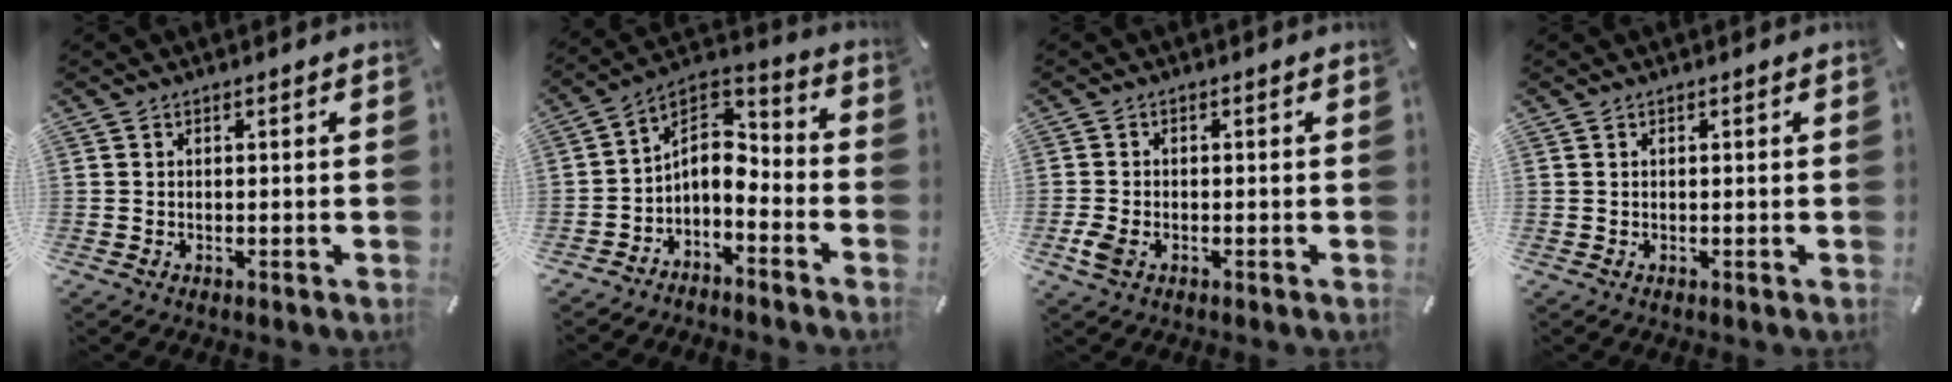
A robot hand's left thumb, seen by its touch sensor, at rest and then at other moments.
{"total": 7.7, "force": [-2.4, 5.8, 4.4], "torque": [-0.087, -0.002, -0.047]}
{"total": 3.6, "force": [-1.4, 2.2, 2.4], "torque": [-0.067, -0.005, -0.030]}
{"total": 0.0}